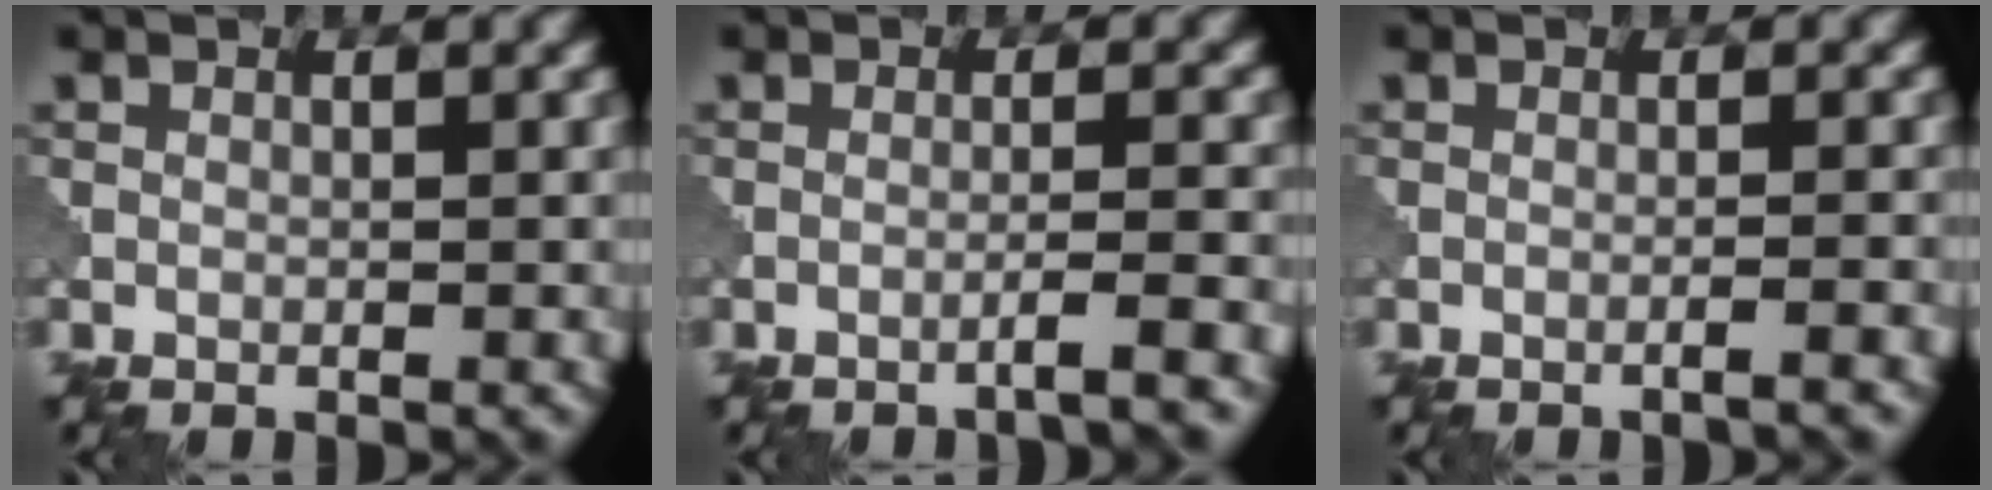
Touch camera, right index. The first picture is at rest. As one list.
[{"total": 2.2, "force": [-1.3, 0.0, 1.8], "torque": [-0.015, 0.012, -0.038]}, {"total": 1.5, "force": [-0.9, 0.1, 1.2], "torque": [-0.011, 0.004, -0.031]}]